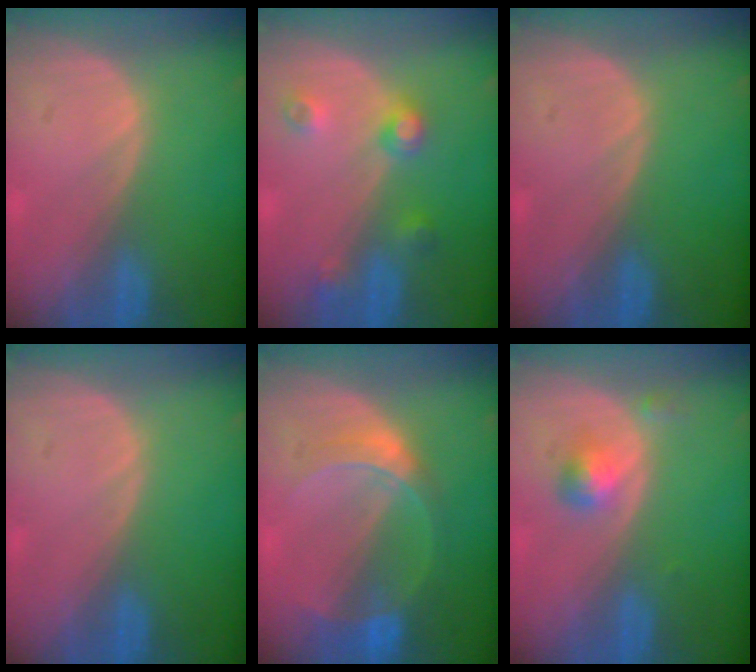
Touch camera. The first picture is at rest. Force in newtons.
{"total": 4.5, "press": 4.0, "slide": 2.1}
{"total": 0.0}
{"total": 0.0}
{"total": 6.8, "press": 6.0, "slide": 3.2}
{"total": 2.8, "press": 2.7, "slide": 0.2}